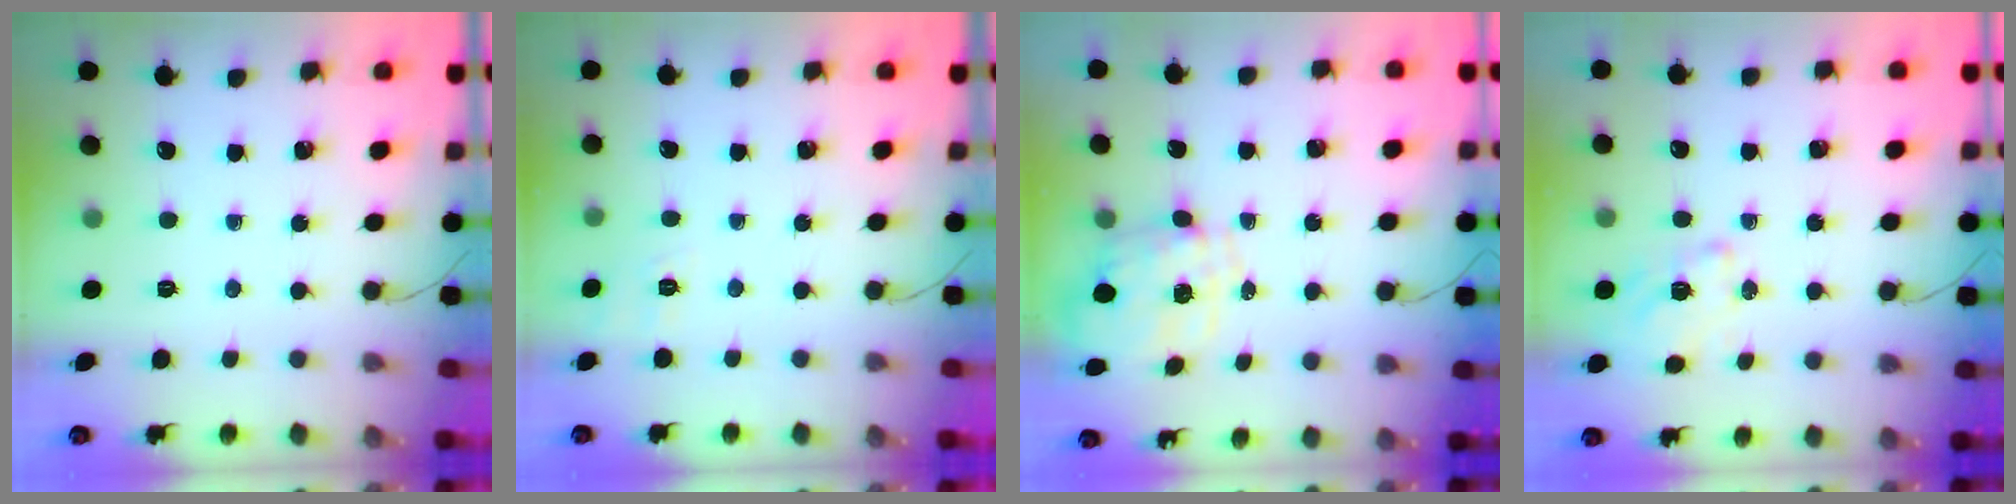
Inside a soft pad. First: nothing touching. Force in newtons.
{"total": 6.0, "press": 5.7, "slide": 1.9}
{"total": 2.1, "press": 1.7, "slide": 1.1}
{"total": 1.4, "press": 1.2, "slide": 0.8}